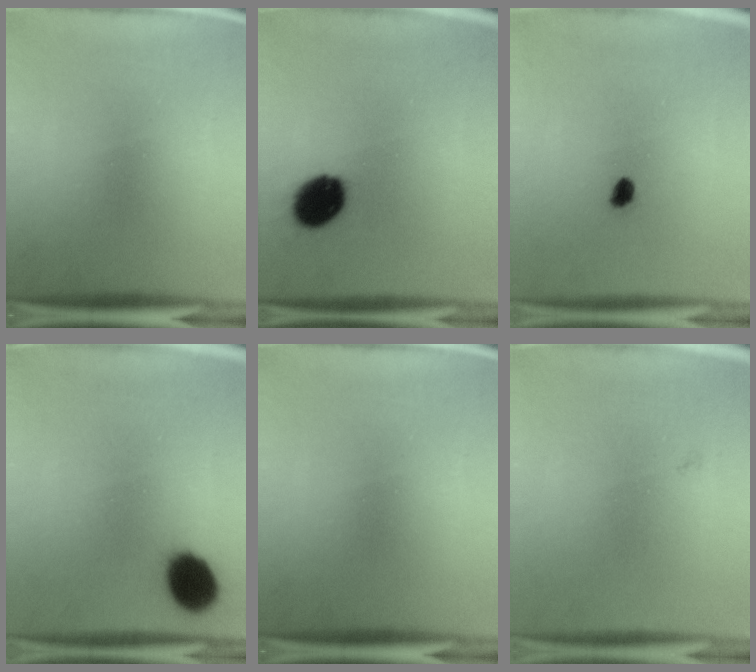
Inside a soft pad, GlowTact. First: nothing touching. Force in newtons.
{"total": 11.8}
{"total": 3.0}
{"total": 10.3}
{"total": 0.0}
{"total": 0.7}